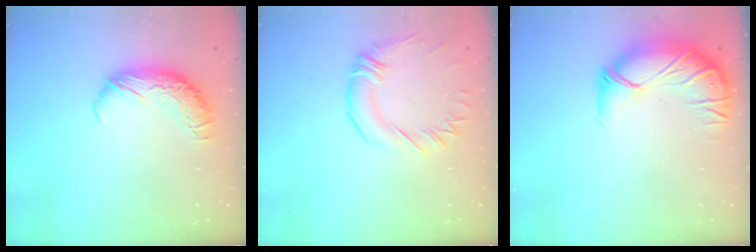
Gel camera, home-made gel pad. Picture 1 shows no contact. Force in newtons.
{"total": 0.9, "press": 0.0, "slide": 0.9}
{"total": 3.2, "press": 0.8, "slide": 3.1}